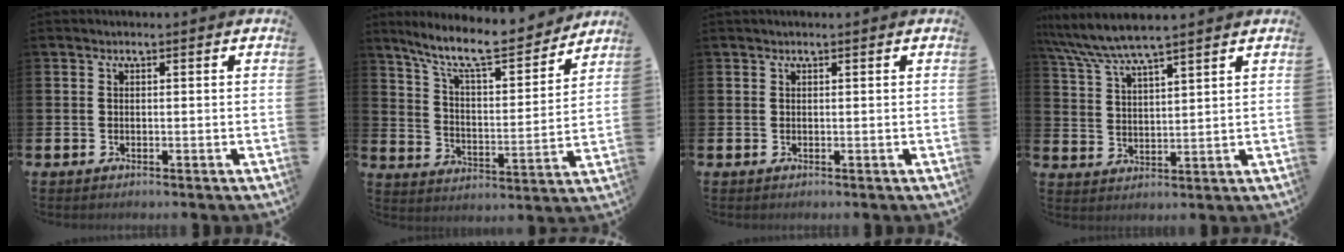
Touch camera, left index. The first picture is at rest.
{"total": 10.5, "force": [9.2, 2.0, 4.6], "torque": [-0.123, -0.057, 0.158]}
{"total": 0.0}
{"total": 6.5, "force": [6.0, 0.5, 2.4], "torque": [-0.075, -0.023, 0.107]}